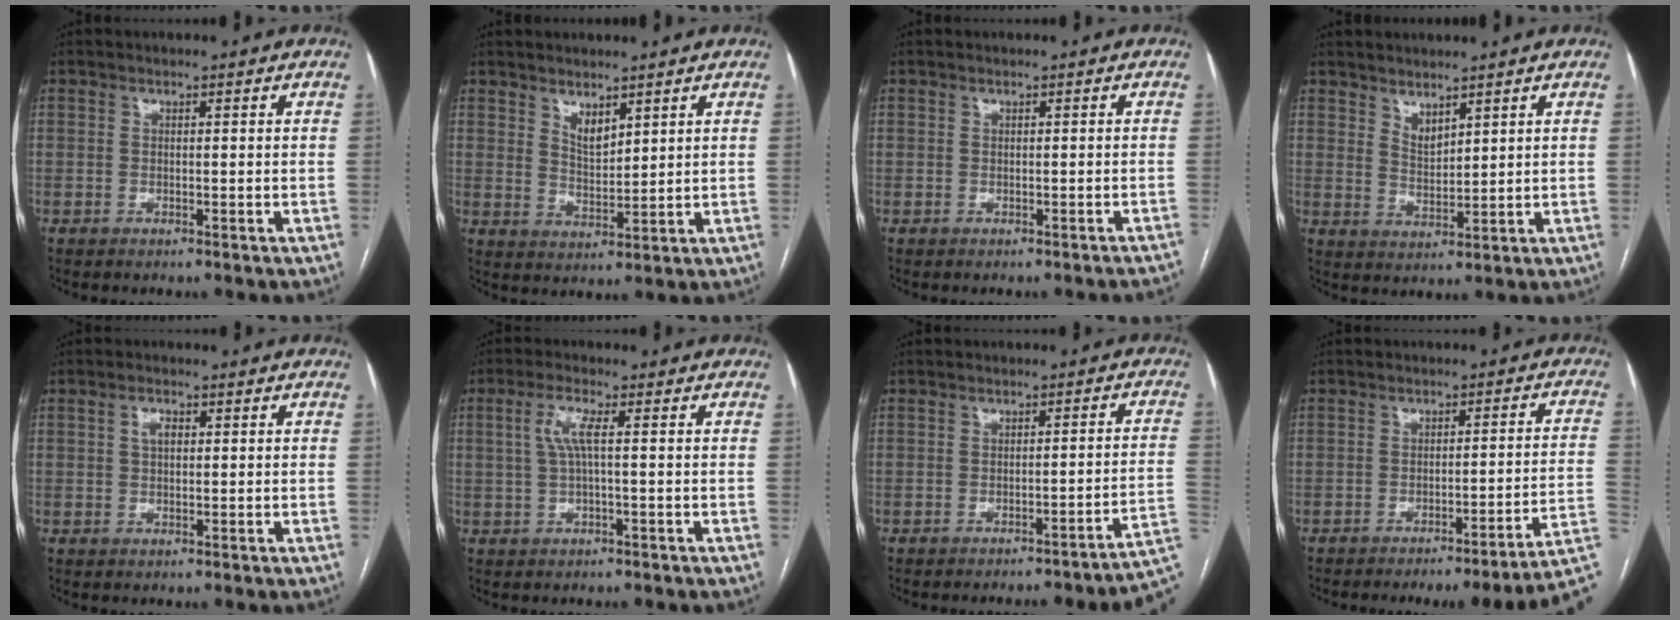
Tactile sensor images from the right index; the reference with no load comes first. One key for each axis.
{"total": 3.6, "fx": 2.6, "fy": 1.3, "fz": 2.2, "tx": -0.042, "ty": -0.011, "tz": 0.055}
{"total": 2.5, "fx": -2.4, "fy": -0.3, "fz": 0.6, "tx": -0.002, "ty": -0.001, "tz": -0.022}
{"total": 3.2, "fx": 2.6, "fy": 1.1, "fz": 1.6, "tx": -0.031, "ty": -0.010, "tz": 0.059}
{"total": 2.1, "fx": 0.6, "fy": 1.2, "fz": 1.6, "tx": -0.032, "ty": 0.006, "tz": 0.010}
{"total": 3.8, "fx": 0.7, "fy": 0.5, "fz": 3.7, "tx": -0.081, "ty": 0.011, "tz": 0.014}
{"total": 8.9, "fx": -6.7, "fy": -0.3, "fz": 5.7, "tx": -0.040, "ty": 0.013, "tz": -0.077}
{"total": 12.0, "fx": -7.3, "fy": -0.9, "fz": 9.5, "tx": -0.080, "ty": 0.020, "tz": -0.097}